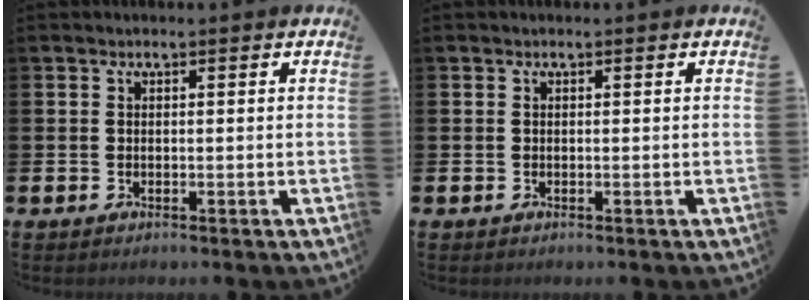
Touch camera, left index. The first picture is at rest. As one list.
[{"total": 0.0}]